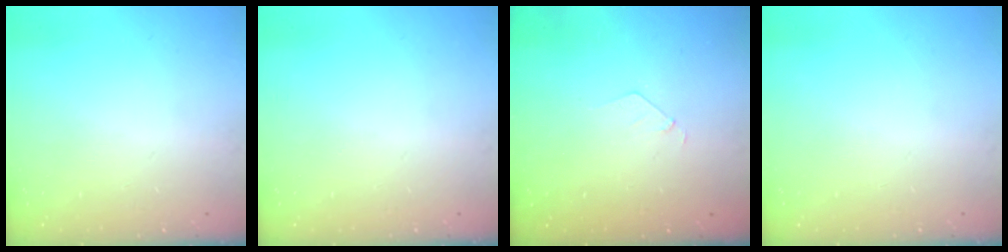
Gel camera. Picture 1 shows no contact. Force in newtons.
{"total": 0.0}
{"total": 2.8, "press": 2.8, "slide": 0.1}
{"total": 0.0}